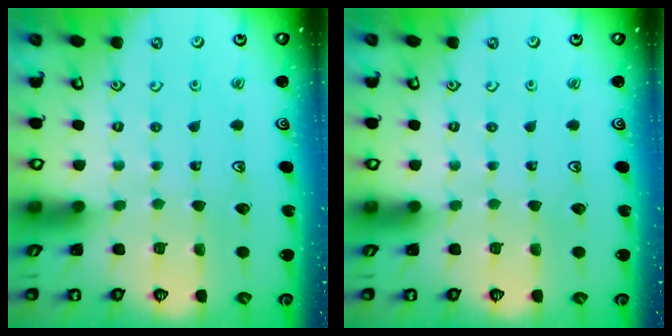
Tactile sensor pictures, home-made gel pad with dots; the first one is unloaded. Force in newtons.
{"total": 0.0}